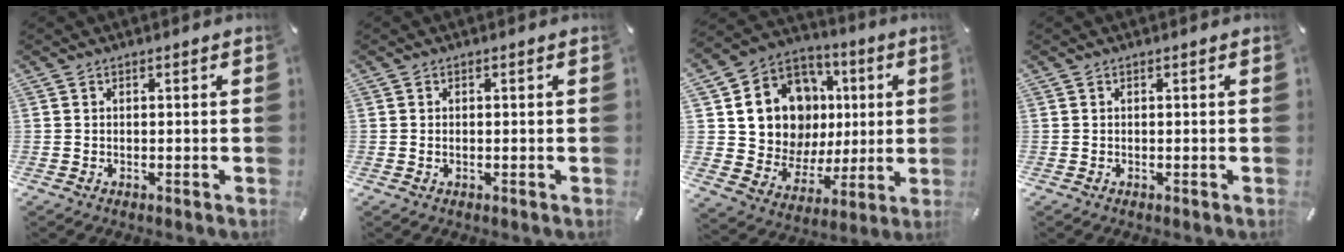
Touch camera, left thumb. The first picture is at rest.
{"total": 0.8, "force": [-0.1, 0.4, 0.7], "torque": [-0.014, 0.001, -0.002]}
{"total": 14.7, "force": [4.2, 12.6, 6.3], "torque": [-0.113, -0.033, 0.093]}
{"total": 0.0}